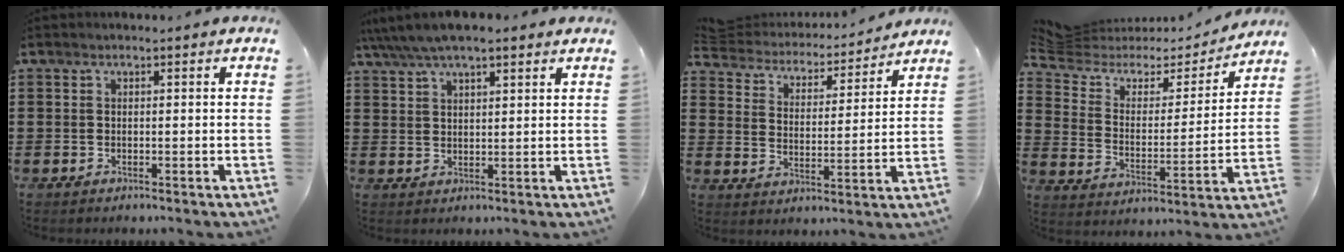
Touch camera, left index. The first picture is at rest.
{"total": 4.8, "force": [3.9, 1.2, 2.5], "torque": [-0.060, -0.002, 0.069]}
{"total": 3.6, "force": [3.5, 0.6, 0.2], "torque": [-0.030, -0.028, 0.053]}
{"total": 5.4, "force": [4.3, 2.6, 2.2], "torque": [-0.072, -0.021, 0.069]}